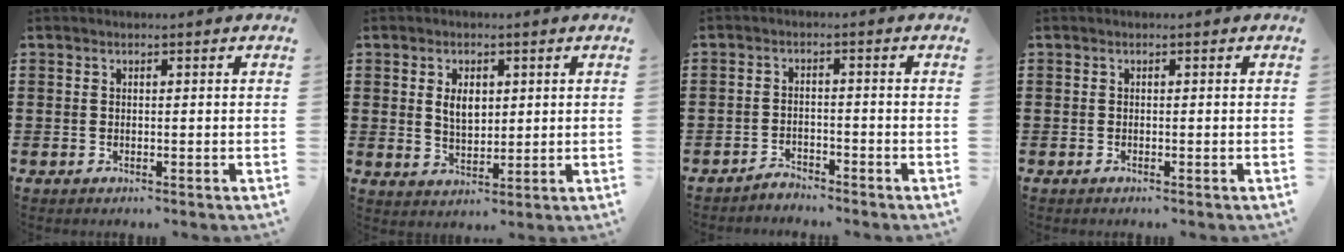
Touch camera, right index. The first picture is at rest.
{"total": 4.0, "force": [1.0, 2.5, 3.0], "torque": [-0.050, 0.004, 0.013]}
{"total": 2.3, "force": [-2.3, 0.2, -0.1], "torque": [-0.006, 0.003, -0.049]}
{"total": 0.0}